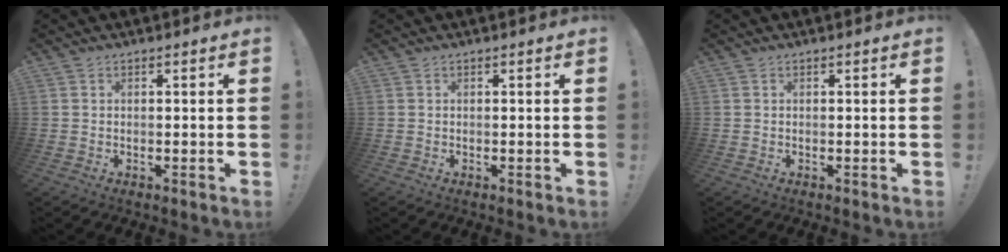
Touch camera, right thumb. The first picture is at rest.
{"total": 0.0}
{"total": 0.0}